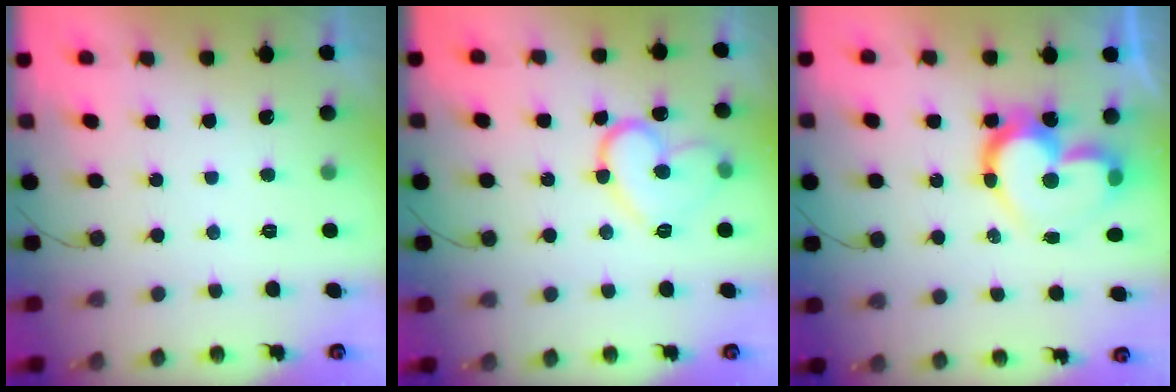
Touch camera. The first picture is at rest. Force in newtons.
{"total": 13.6, "press": 13.6, "slide": 1.1}
{"total": 14.3, "press": 14.2, "slide": 1.2}